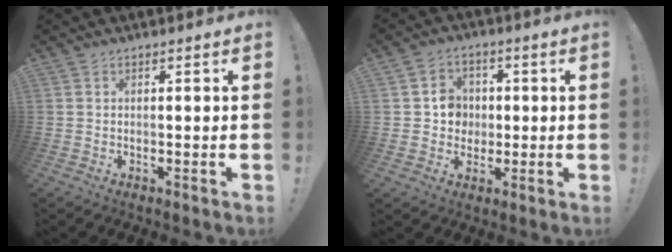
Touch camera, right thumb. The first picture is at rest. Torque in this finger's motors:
{"motor_torque": [0.30, 0.33, -0.31, -0.16, -0.03]}